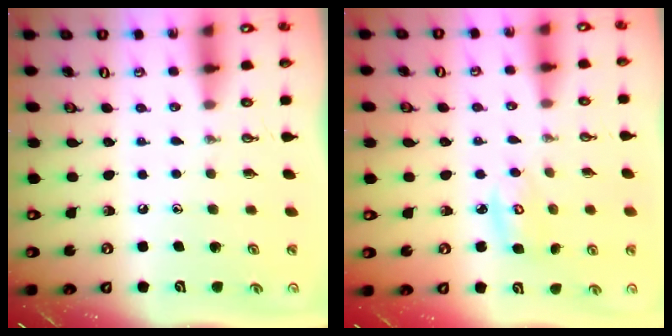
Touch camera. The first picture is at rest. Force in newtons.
{"total": 5.5, "press": 5.5, "slide": 0.3}